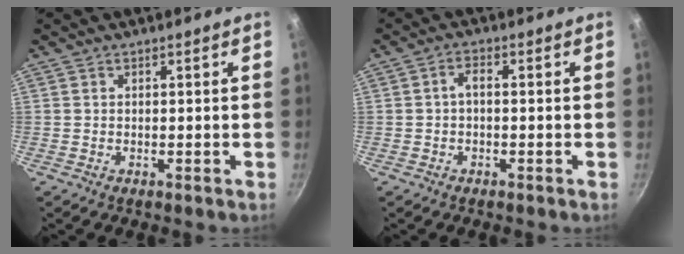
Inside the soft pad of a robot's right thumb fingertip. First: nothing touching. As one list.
[{"total": 2.3, "force": [-0.4, 1.2, 1.9], "torque": [-0.036, 0.016, -0.008]}]